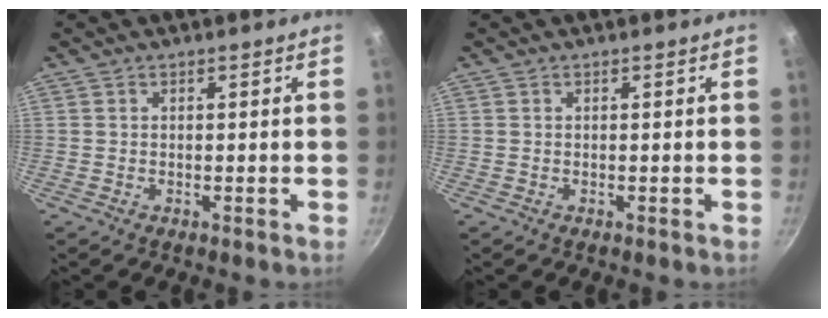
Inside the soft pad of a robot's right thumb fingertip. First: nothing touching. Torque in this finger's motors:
{"motor_torque": [0.00, 0.00, -0.47, 0.00, 0.01]}